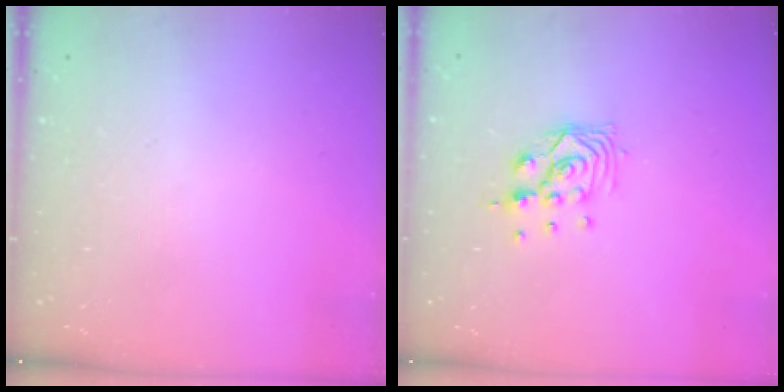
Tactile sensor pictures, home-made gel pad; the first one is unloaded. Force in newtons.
{"total": 8.5, "press": 8.5, "slide": 0.8}